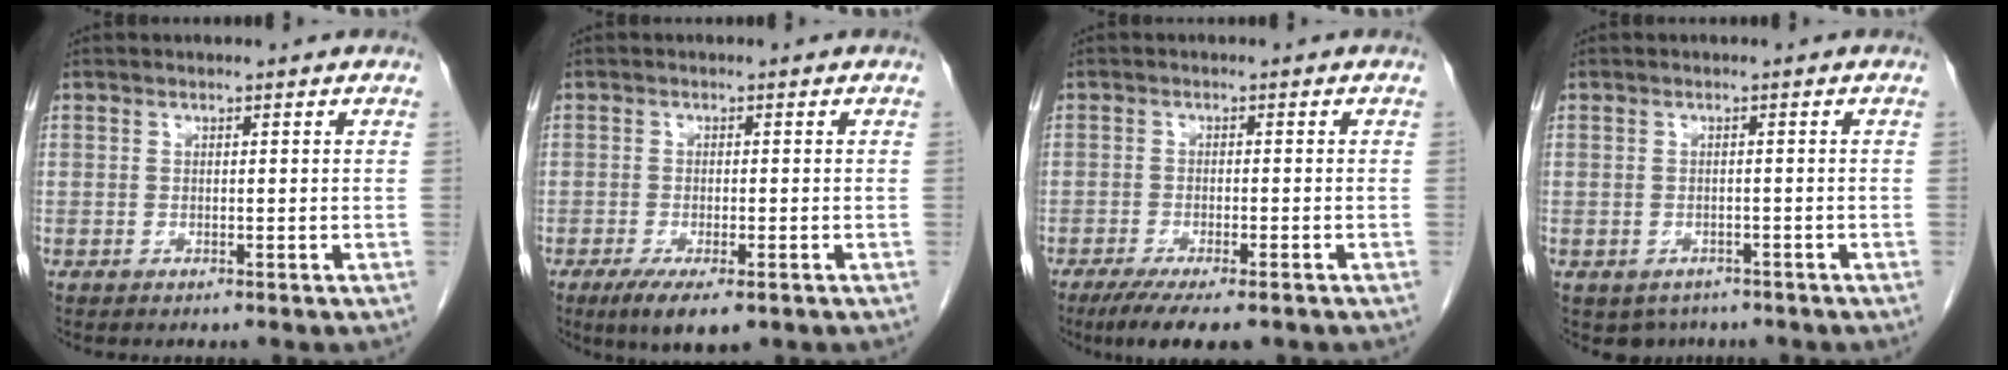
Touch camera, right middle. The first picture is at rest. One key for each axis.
{"total": 6.2, "fx": -3.8, "fy": 1.7, "fz": 4.6, "tx": -0.075, "ty": -0.016, "tz": -0.057}
{"total": 8.5, "fx": -6.4, "fy": 1.7, "fz": 5.4, "tx": -0.080, "ty": -0.018, "tz": -0.096}
{"total": 3.3, "fx": -2.4, "fy": 2.1, "fz": 0.6, "tx": -0.006, "ty": 0.003, "tz": -0.030}